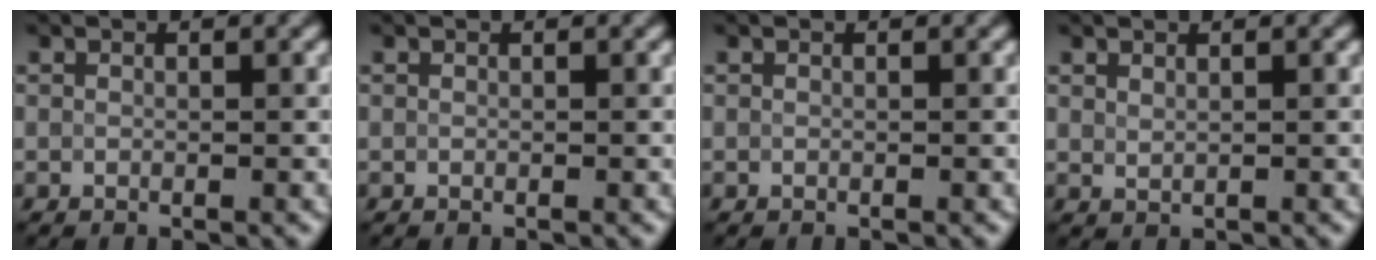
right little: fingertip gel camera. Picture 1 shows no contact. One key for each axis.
{"total": 0.0}
{"total": 0.0}
{"total": 0.7, "fx": 0.6, "fy": 0.2, "fz": 0.3, "tx": -0.009, "ty": -0.002, "tz": 0.017}